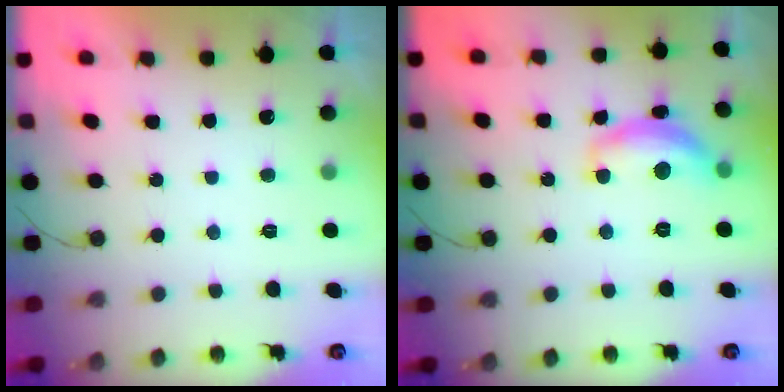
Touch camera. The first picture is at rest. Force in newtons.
{"total": 12.7, "press": 12.7, "slide": 0.7}